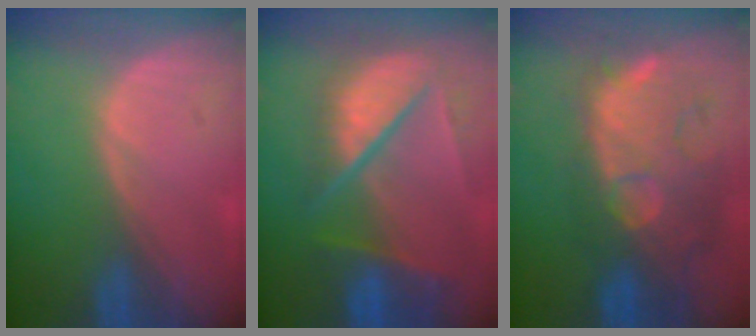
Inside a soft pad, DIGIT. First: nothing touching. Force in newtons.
{"total": 10.3, "press": 8.6, "slide": 5.5}
{"total": 11.7, "press": 10.7, "slide": 4.8}